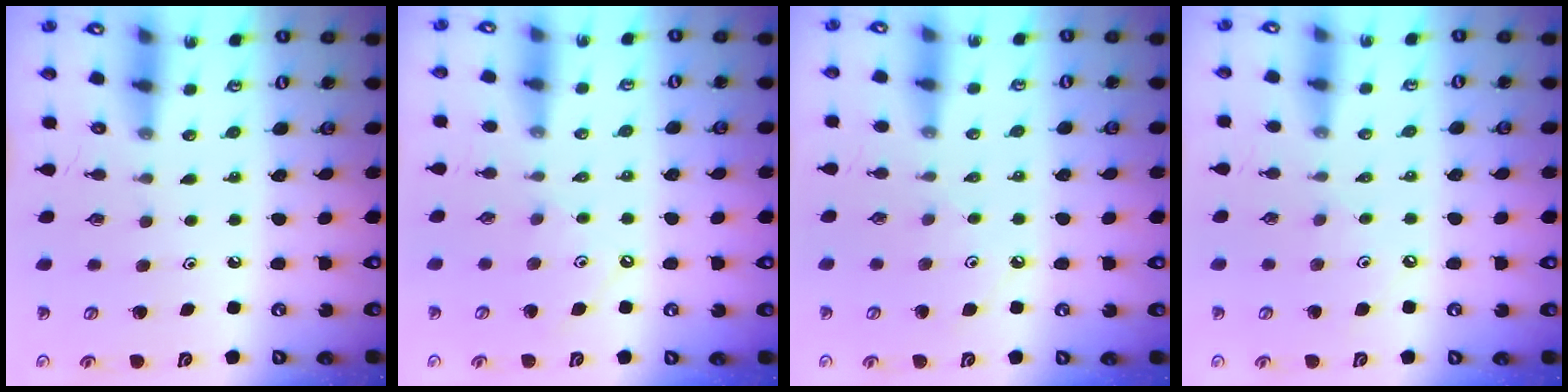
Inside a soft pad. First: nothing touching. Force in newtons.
{"total": 1.5, "press": 1.4, "slide": 0.2}
{"total": 2.9, "press": 2.9, "slide": 0.4}
{"total": 2.8, "press": 2.7, "slide": 0.5}